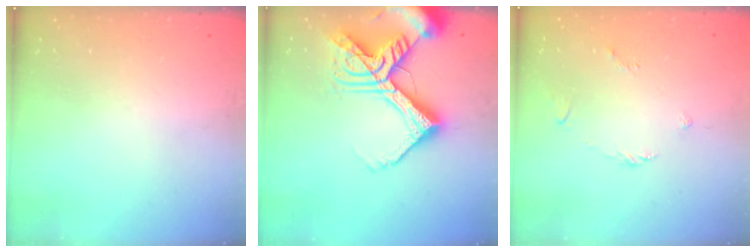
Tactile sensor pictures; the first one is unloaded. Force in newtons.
{"total": 20.7, "press": 20.5, "slide": 2.6}
{"total": 2.8, "press": 2.7, "slide": 0.7}